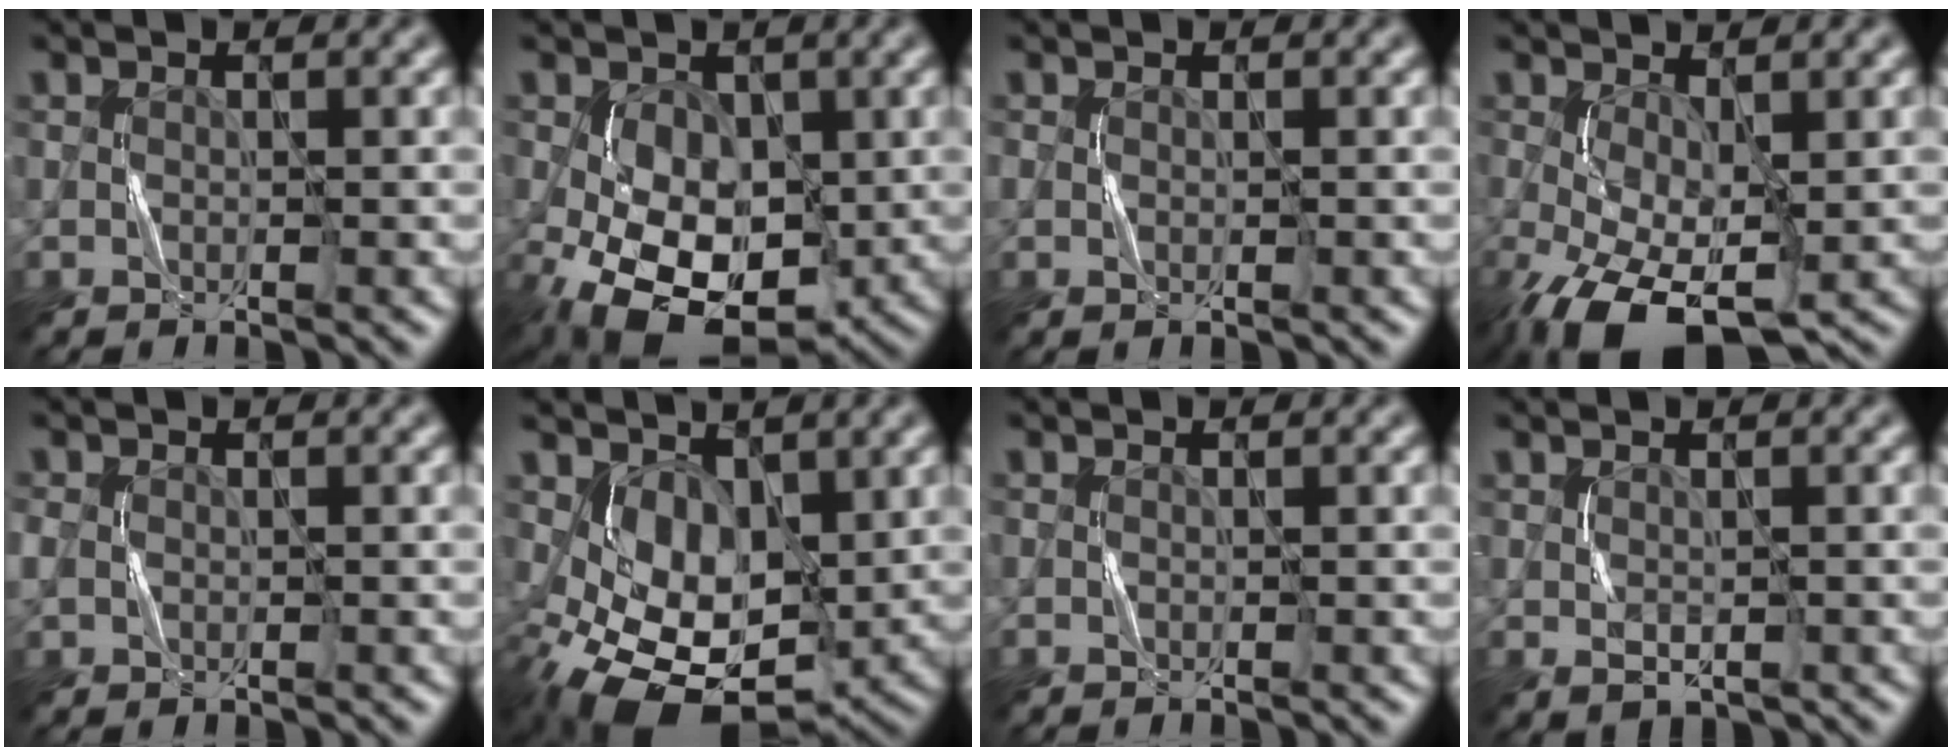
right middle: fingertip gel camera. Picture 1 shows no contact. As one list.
[{"total": 8.5, "force": [-2.0, 5.4, 6.2], "torque": [-0.118, -0.013, -0.038]}, {"total": 0.5, "force": [0.1, 0.3, 0.4], "torque": [-0.007, 0.001, 0.002]}, {"total": 8.7, "force": [-3.3, 4.1, 6.9], "torque": [-0.154, -0.018, -0.052]}, {"total": 1.4, "force": [0.1, 1.1, 0.9], "torque": [-0.020, 0.002, 0.002]}, {"total": 8.4, "force": [-1.0, 5.3, 6.5], "torque": [-0.122, -0.016, -0.009]}, {"total": 0.0}, {"total": 1.3, "force": [0.1, 0.9, 1.0], "torque": [-0.022, -0.005, 0.011]}]